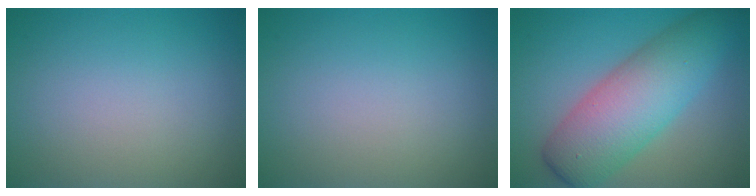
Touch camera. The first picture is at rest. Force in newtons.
{"total": 0.0}
{"total": 8.6, "press": 8.6, "slide": 0.2}